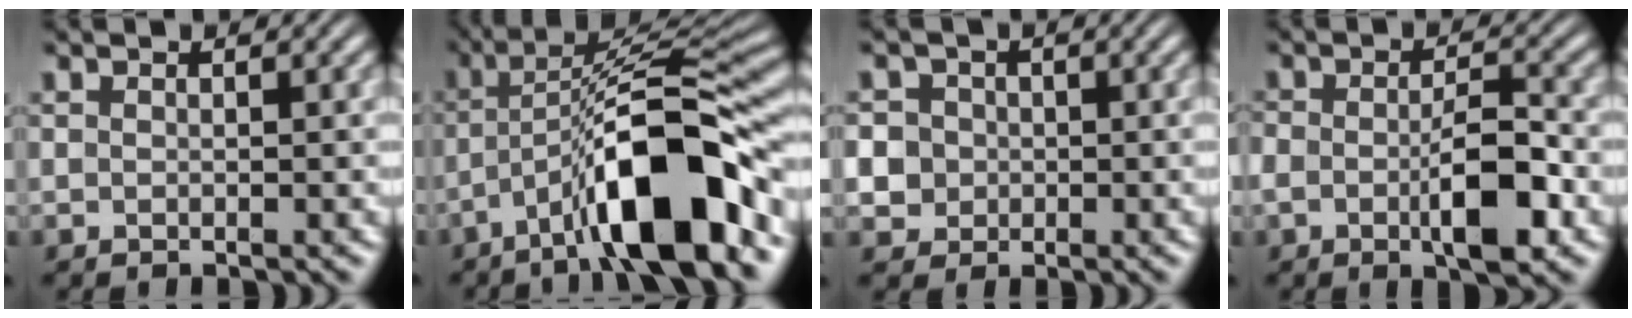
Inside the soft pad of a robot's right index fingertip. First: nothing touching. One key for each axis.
{"total": 10.3, "fx": -2.4, "fy": 3.2, "fz": 9.5, "tx": -0.149, "ty": 0.000, "tz": -0.034}
{"total": 6.7, "fx": -0.6, "fy": 6.4, "fz": 2.2, "tx": -0.066, "ty": -0.024, "tz": -0.007}
{"total": 5.5, "fx": -1.2, "fy": 2.8, "fz": 4.6, "tx": -0.085, "ty": -0.002, "tz": -0.027}